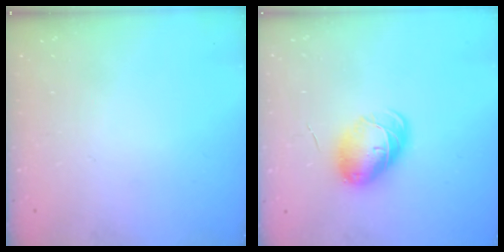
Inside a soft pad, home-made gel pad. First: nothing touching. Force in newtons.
{"total": 8.6, "press": 8.5, "slide": 1.5}